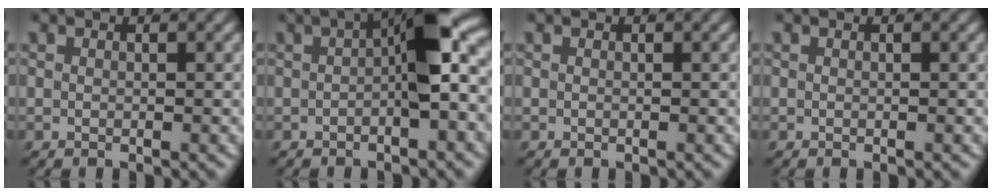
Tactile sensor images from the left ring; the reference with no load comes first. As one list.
[{"total": 6.1, "force": [0.4, 1.0, 6.0], "torque": [-0.082, 0.008, 0.004]}, {"total": 0.0}, {"total": 0.0}]